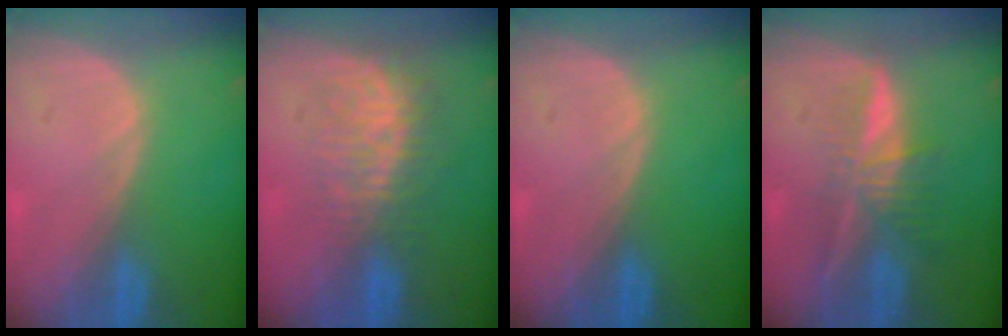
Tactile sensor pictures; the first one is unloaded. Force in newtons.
{"total": 8.6, "press": 7.4, "slide": 4.4}
{"total": 0.0}
{"total": 6.4, "press": 5.7, "slide": 3.1}